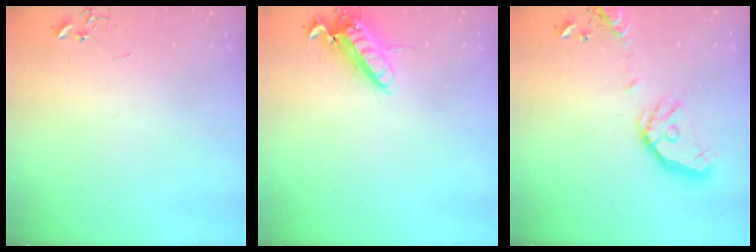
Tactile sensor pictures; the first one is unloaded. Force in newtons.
{"total": 12.8, "press": 12.7, "slide": 1.8}
{"total": 15.7, "press": 15.4, "slide": 2.5}